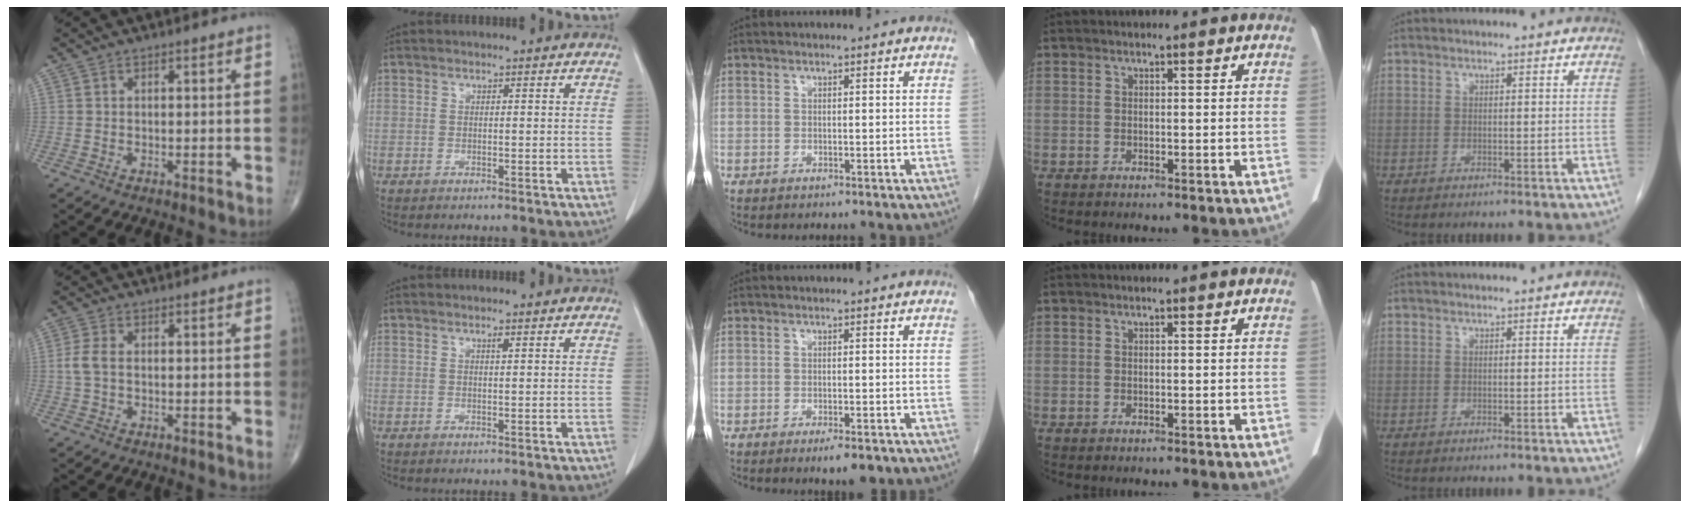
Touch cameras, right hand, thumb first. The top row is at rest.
{"thumb": {"total": 3.1, "force": [0.0, 1.8, 2.6], "torque": [-0.068, 0.005, -0.005]}, "index": {"total": 0.6, "force": [0.3, 0.1, 0.5], "torque": [-0.010, 0.000, 0.005]}, "middle": {"total": 3.1, "force": [-2.0, 0.6, 2.3], "torque": [-0.032, -0.005, -0.024]}}